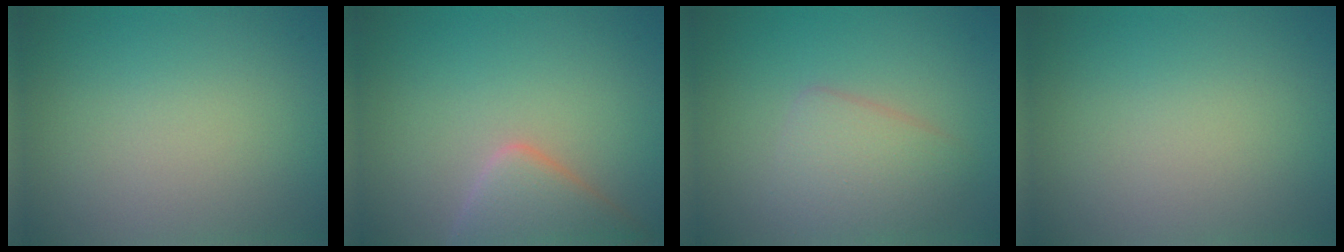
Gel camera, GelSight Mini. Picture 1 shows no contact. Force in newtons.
{"total": 4.3, "press": 4.3, "slide": 0.2}
{"total": 3.2, "press": 3.2, "slide": 0.2}
{"total": 0.0}